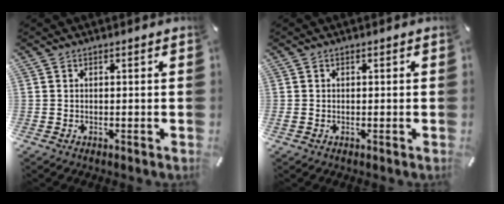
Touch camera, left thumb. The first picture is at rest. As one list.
[{"total": 0.7, "force": [-0.1, 0.3, 0.7], "torque": [-0.012, 0.002, -0.003]}]